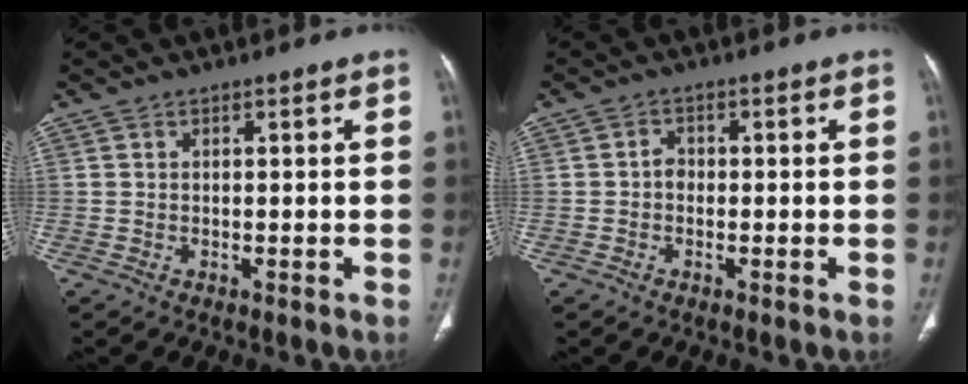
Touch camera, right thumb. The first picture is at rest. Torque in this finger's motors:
{"motor_torque": [0.36, 0.11, 0.23, -0.37, -0.02]}